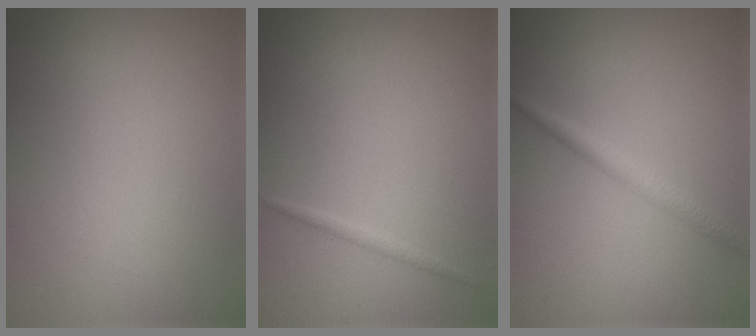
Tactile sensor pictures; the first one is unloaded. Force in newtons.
{"total": 0.7, "press": 0.7, "slide": 0.0}
{"total": 2.0, "press": 2.0, "slide": 0.1}